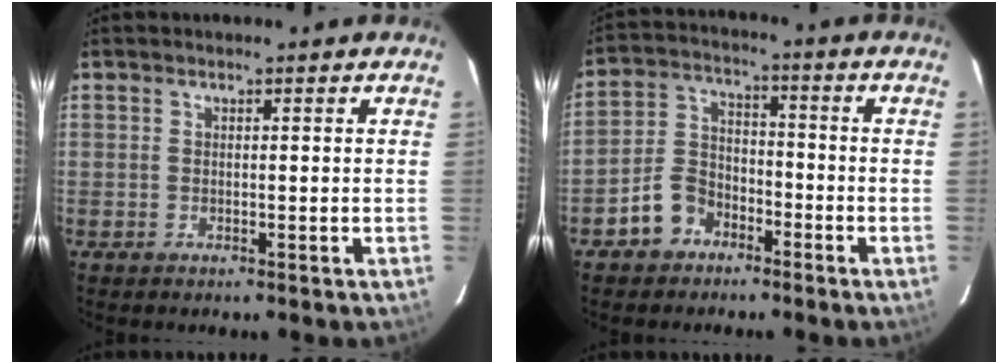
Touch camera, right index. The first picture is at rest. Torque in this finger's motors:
{"motor_torque": [0.89, -0.75, 0.31, 0.06]}